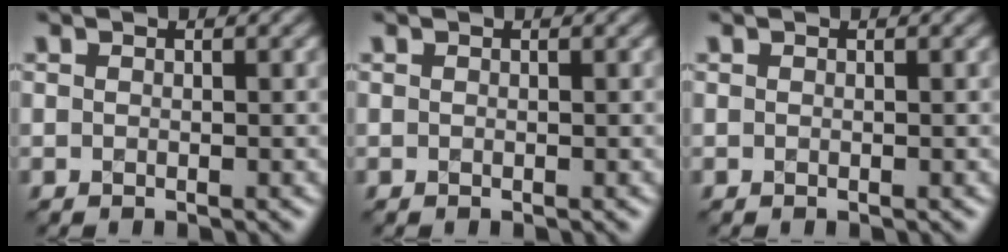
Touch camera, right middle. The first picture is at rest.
{"total": 0.0}
{"total": 0.0}